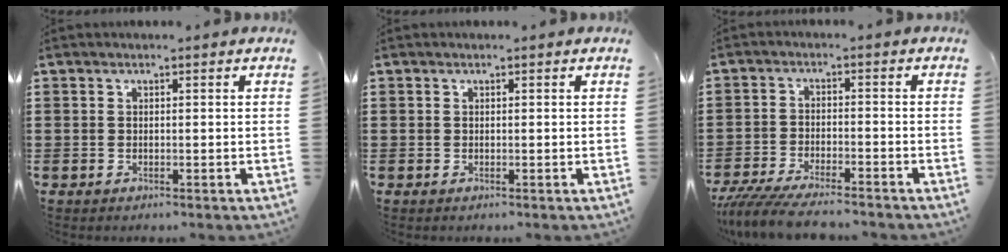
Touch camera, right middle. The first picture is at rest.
{"total": 0.0}
{"total": 5.8, "force": [-5.4, 0.5, 2.1], "torque": [-0.052, -0.009, -0.106]}